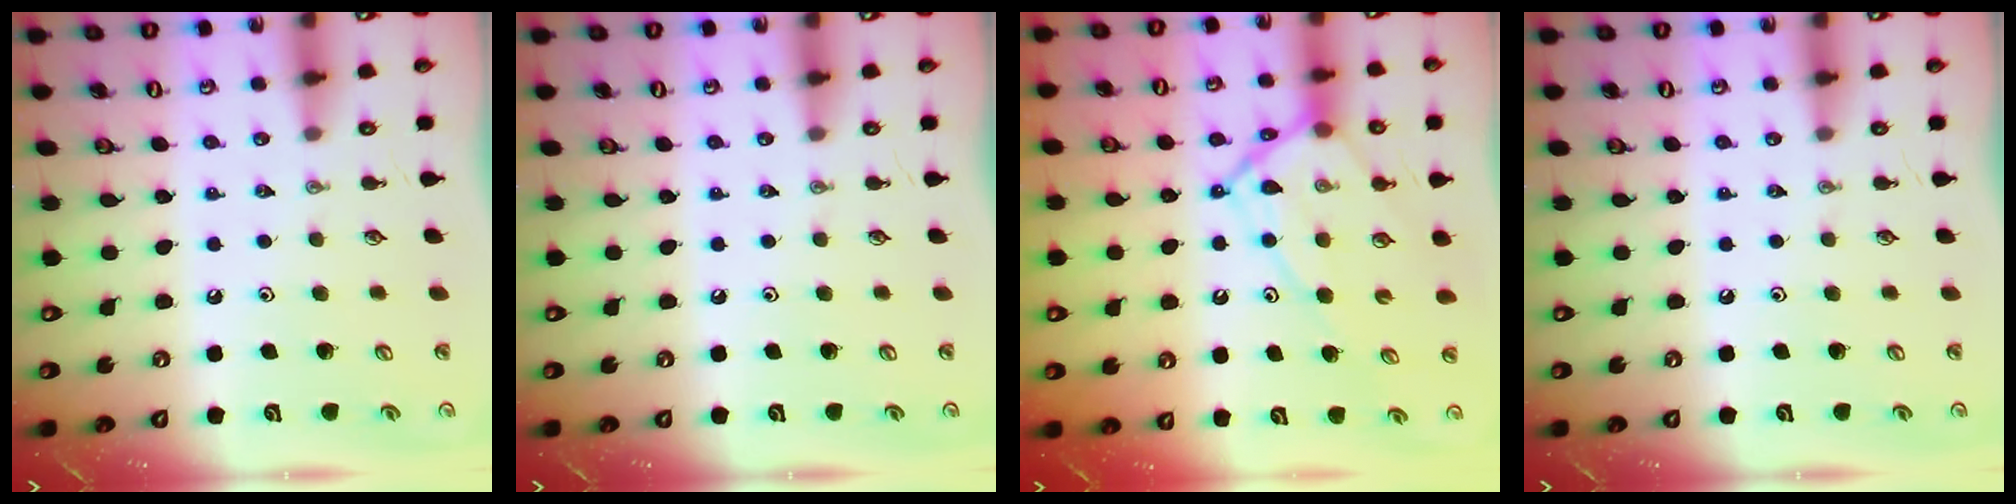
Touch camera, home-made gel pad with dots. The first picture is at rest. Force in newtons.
{"total": 0.0}
{"total": 13.2, "press": 13.2, "slide": 0.8}
{"total": 0.0}